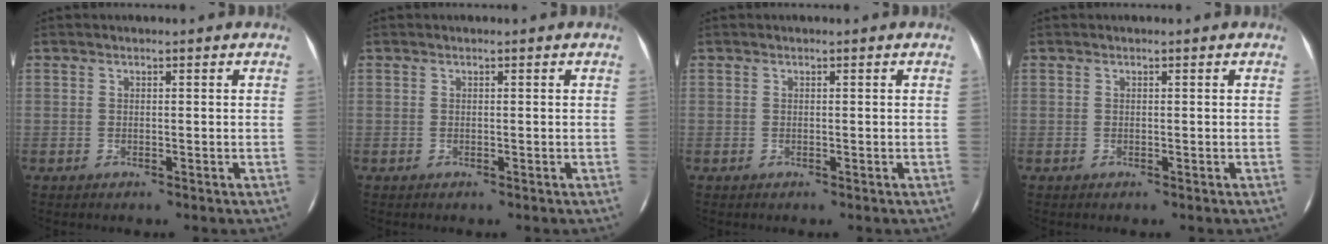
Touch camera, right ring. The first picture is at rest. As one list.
[{"total": 0.0}, {"total": 0.0}, {"total": 0.0}]